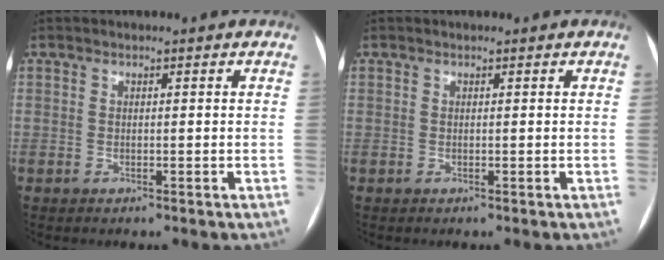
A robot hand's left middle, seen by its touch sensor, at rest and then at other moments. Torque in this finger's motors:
{"motor_torque": [-0.03, 0.03, -0.03, -0.01]}